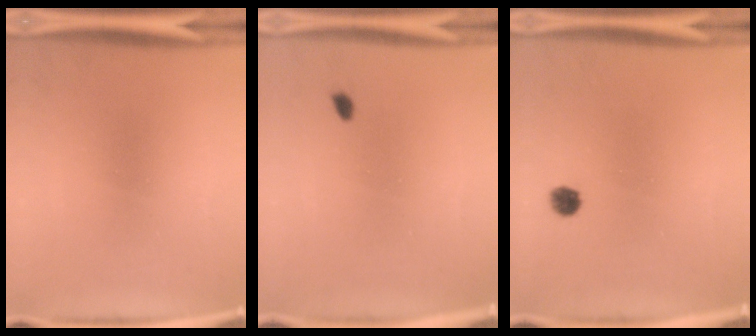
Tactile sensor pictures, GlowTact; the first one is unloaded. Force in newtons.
{"total": 0.9}
{"total": 2.3}